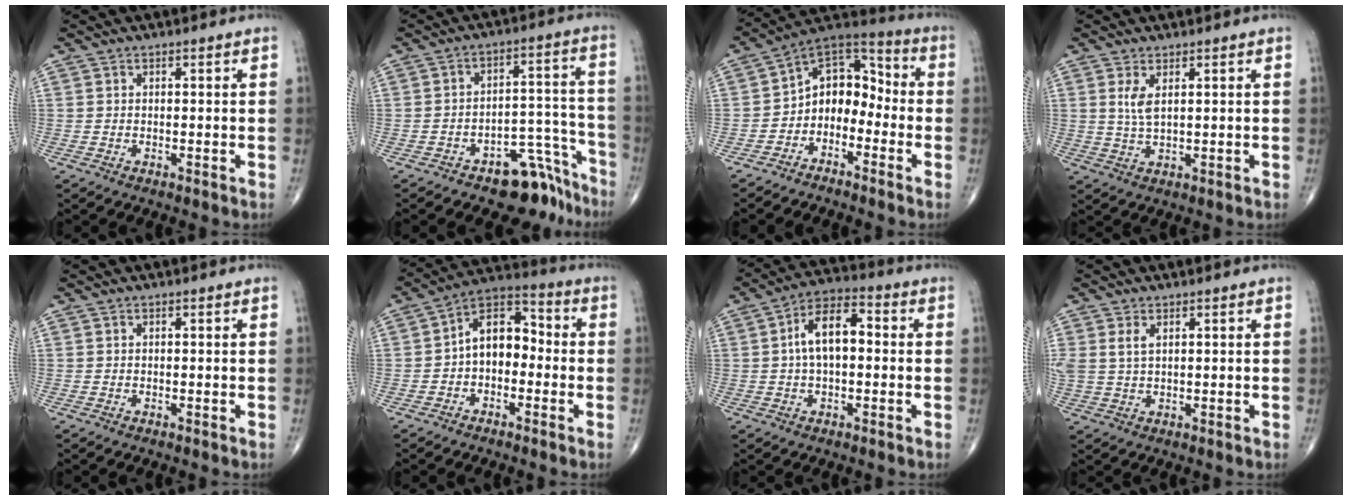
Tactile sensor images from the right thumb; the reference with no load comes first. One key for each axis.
{"total": 10.3, "fx": -7.8, "fy": 5.3, "fz": 4.2, "tx": -0.006, "ty": 0.104, "tz": -0.113}
{"total": 10.5, "fx": -3.4, "fy": 7.7, "fz": 6.4, "tx": -0.063, "ty": 0.074, "tz": -0.078}
{"total": 3.4, "fx": 1.2, "fy": 1.2, "fz": 2.9, "tx": -0.061, "ty": -0.009, "tz": 0.031}
{"total": 0.0}
{"total": 9.8, "fx": -1.2, "fy": 6.6, "fz": 7.2, "tx": -0.086, "ty": 0.041, "tz": -0.040}
{"total": 9.7, "fx": 0.6, "fy": 5.2, "fz": 8.2, "tx": -0.137, "ty": 0.030, "tz": 0.002}
{"total": 3.8, "fx": 1.4, "fy": 2.1, "fz": 2.9, "tx": -0.071, "ty": 0.006, "tz": 0.035}